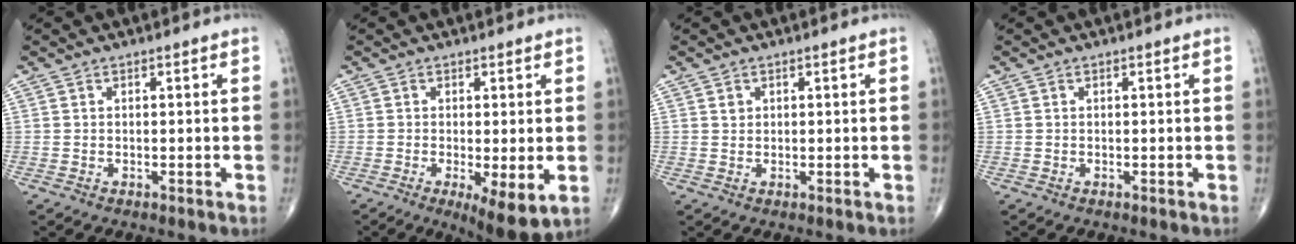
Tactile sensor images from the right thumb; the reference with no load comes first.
{"total": 7.4, "force": [-1.8, 2.2, 6.9], "torque": [-0.110, -0.024, -0.027]}
{"total": 1.0, "force": [0.5, 0.8, 0.4], "torque": [0.000, -0.002, 0.008]}
{"total": 0.0}